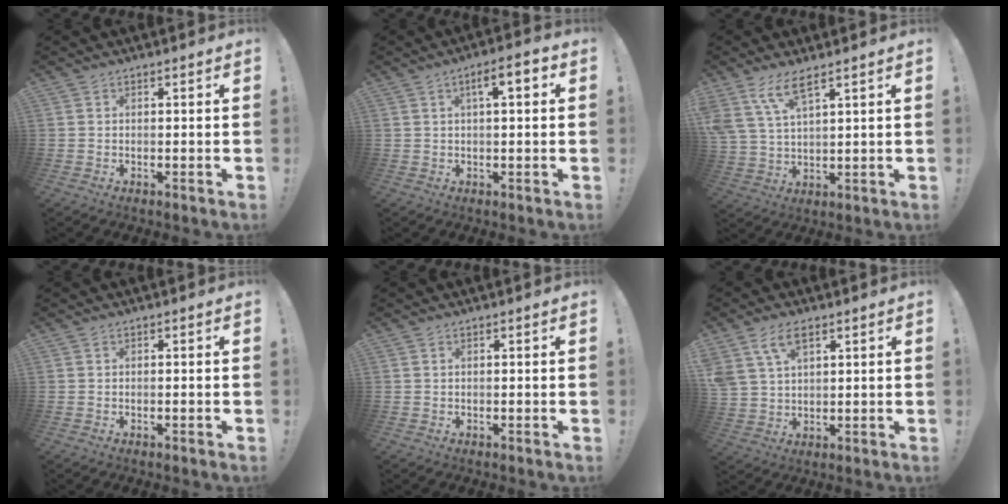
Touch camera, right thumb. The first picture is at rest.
{"total": 5.9, "force": [1.5, 1.4, 5.5], "torque": [-0.080, -0.001, 0.016]}
{"total": 8.8, "force": [6.1, 2.7, 5.7], "torque": [-0.114, -0.020, 0.118]}
{"total": 0.0}
{"total": 0.0}
{"total": 8.5, "force": [4.7, 4.9, 5.2], "torque": [-0.094, -0.005, 0.094]}